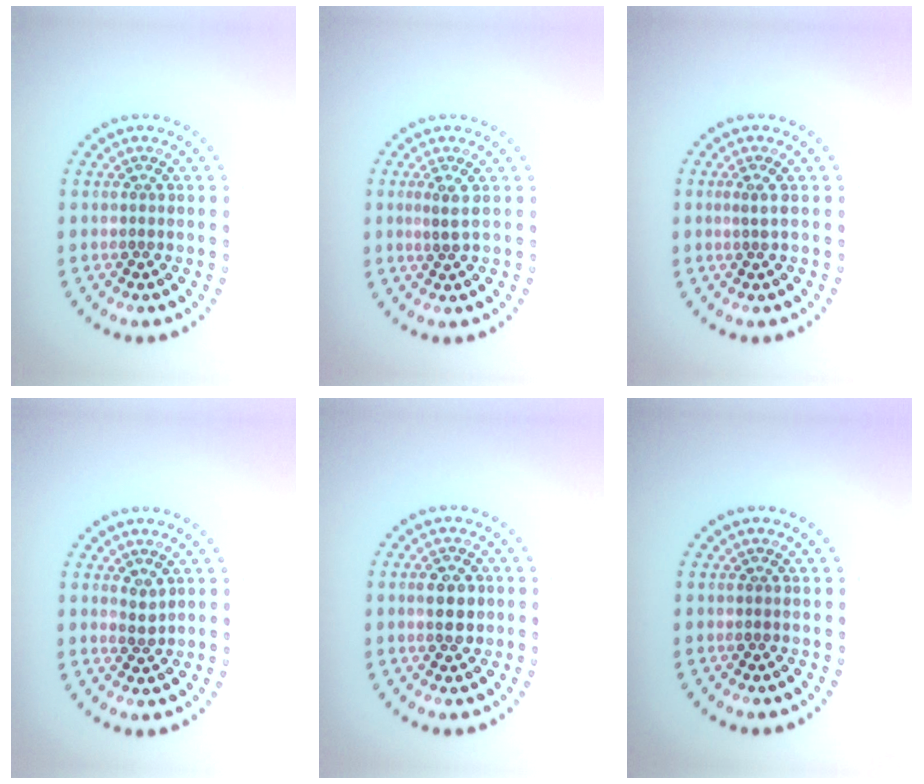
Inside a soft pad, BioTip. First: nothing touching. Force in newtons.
{"total": 1.2, "press": 0.9, "slide": 0.8}
{"total": 0.7, "press": 0.4, "slide": 0.6}
{"total": 1.0, "press": 0.9, "slide": 0.6}
{"total": 2.8, "press": 2.8, "slide": 0.1}
{"total": 0.0}